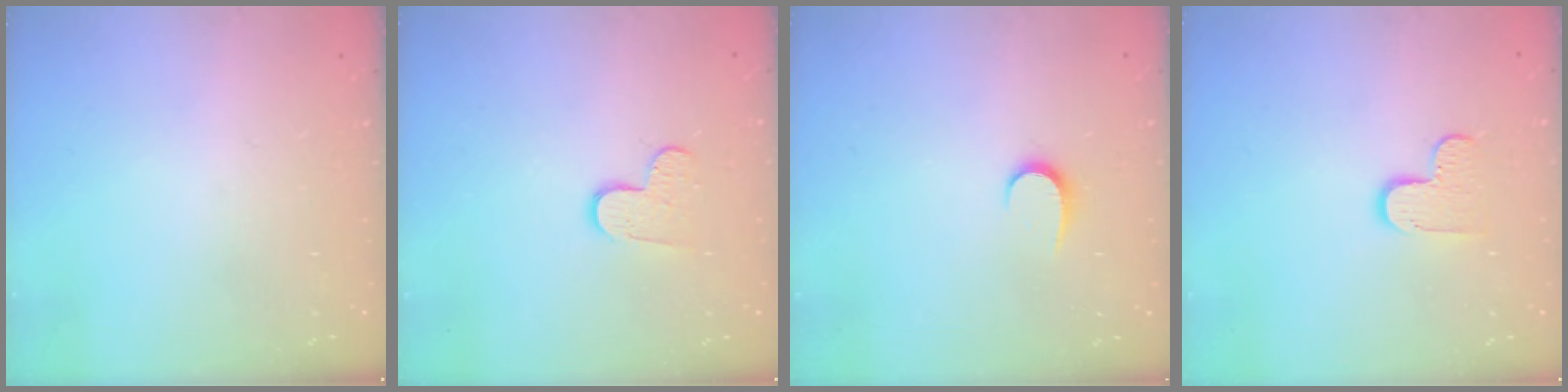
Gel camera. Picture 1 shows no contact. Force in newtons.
{"total": 7.9, "press": 7.9, "slide": 0.5}
{"total": 5.7, "press": 5.7, "slide": 0.6}
{"total": 6.3, "press": 6.3, "slide": 0.4}